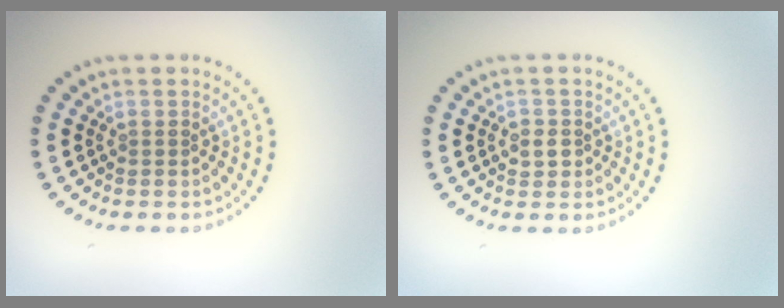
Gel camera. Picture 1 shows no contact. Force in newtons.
{"total": 1.4, "press": 1.4, "slide": 0.4}